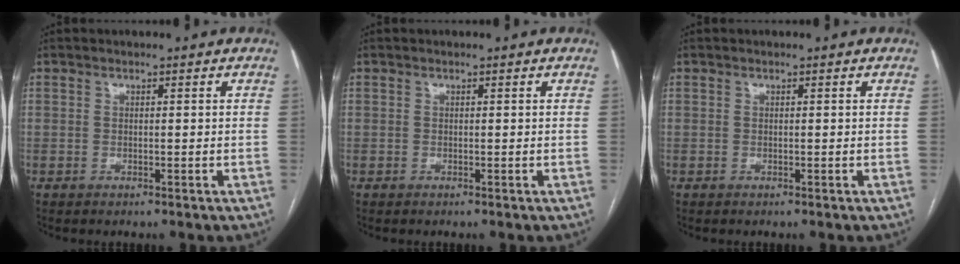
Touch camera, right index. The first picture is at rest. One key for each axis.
{"total": 0.0}
{"total": 0.0}